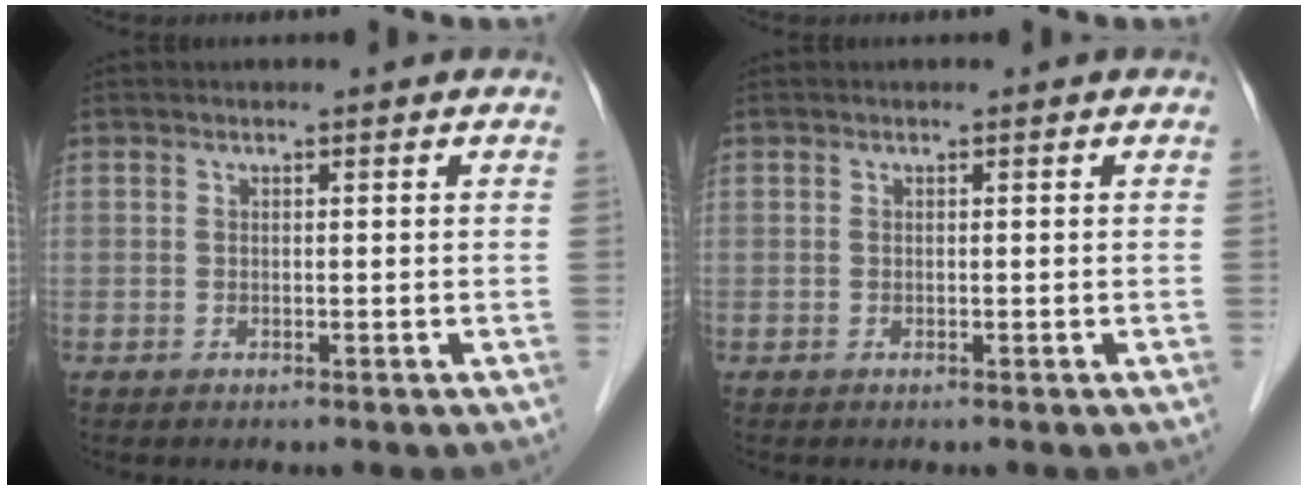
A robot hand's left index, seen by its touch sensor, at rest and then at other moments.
{"total": 0.0}